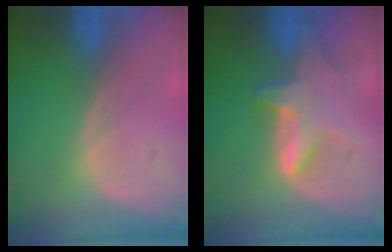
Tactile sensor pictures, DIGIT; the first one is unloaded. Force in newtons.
{"total": 5.9, "press": 5.8, "slide": 0.8}